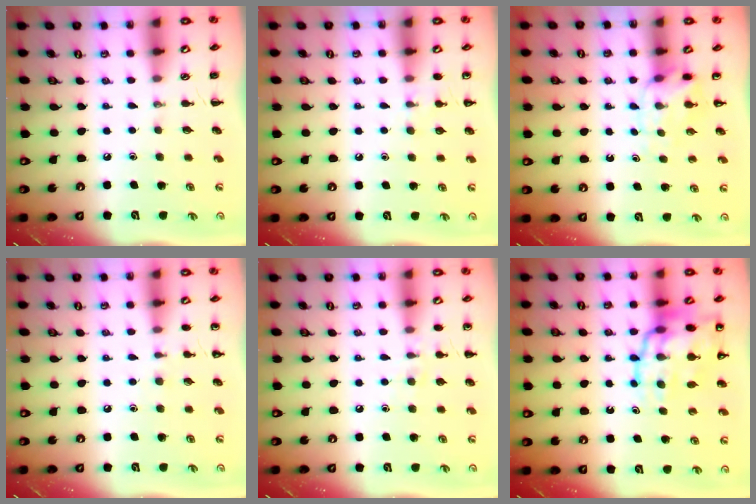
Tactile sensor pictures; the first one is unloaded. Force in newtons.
{"total": 6.0, "press": 5.8, "slide": 1.7}
{"total": 5.9, "press": 5.8, "slide": 1.2}
{"total": 5.1, "press": 4.8, "slide": 1.7}
{"total": 7.0, "press": 6.7, "slide": 2.0}
{"total": 21.4, "press": 21.0, "slide": 4.0}